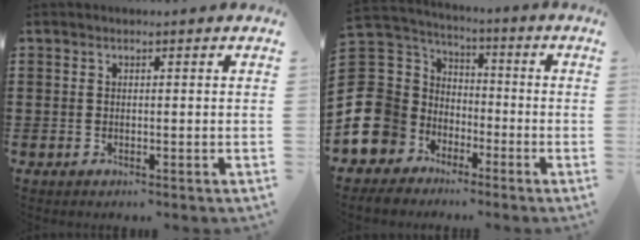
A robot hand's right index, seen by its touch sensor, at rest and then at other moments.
{"total": 10.8, "force": [-4.5, 9.4, 2.5], "torque": [-0.117, -0.003, -0.088]}